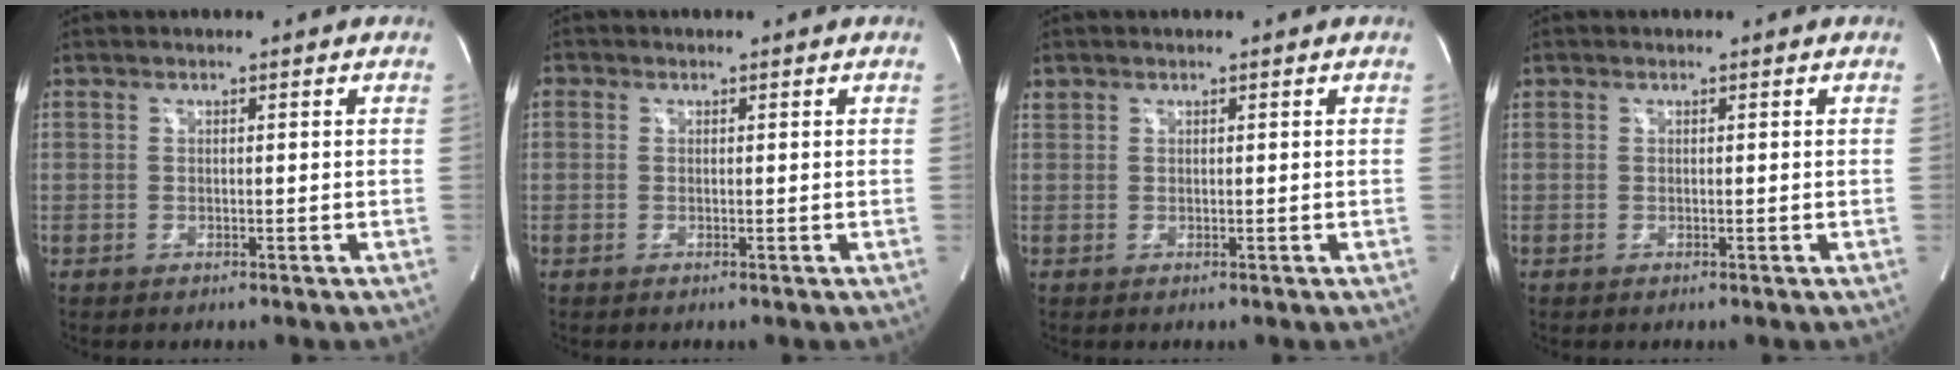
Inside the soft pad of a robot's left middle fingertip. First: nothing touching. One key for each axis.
{"total": 0.8, "fx": 0.3, "fy": 0.7, "fz": 0.2, "tx": 0.002, "ty": 0.004, "tz": 0.003}
{"total": 0.7, "fx": 0.6, "fy": 0.3, "fz": -0.1, "tx": -0.004, "ty": 0.011, "tz": 0.014}
{"total": 0.0}